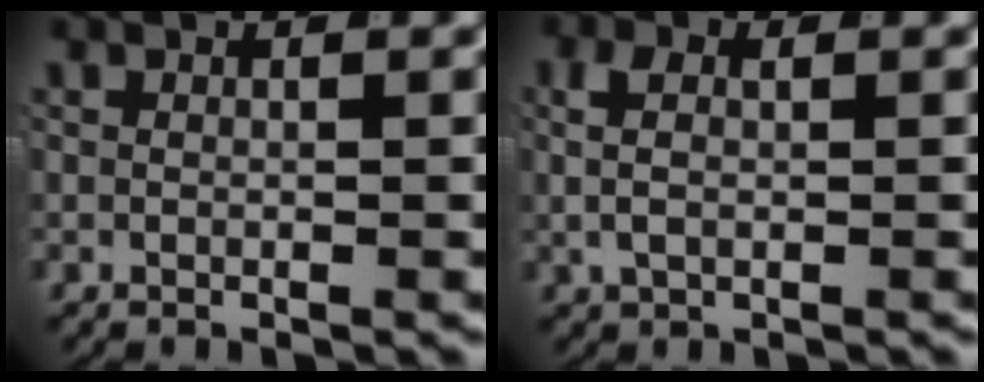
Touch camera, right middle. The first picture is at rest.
{"total": 2.4, "force": [0.3, 1.4, 1.9], "torque": [-0.040, 0.000, 0.005]}